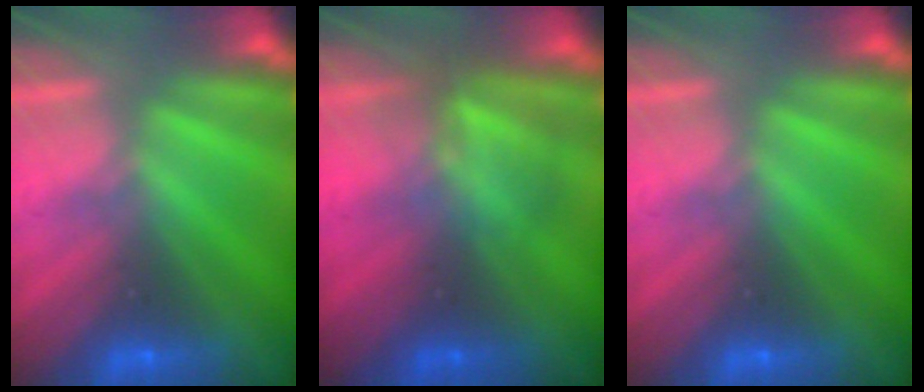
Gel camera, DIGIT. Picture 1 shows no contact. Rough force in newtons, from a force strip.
{"total": 2.9}
{"total": 0.0}